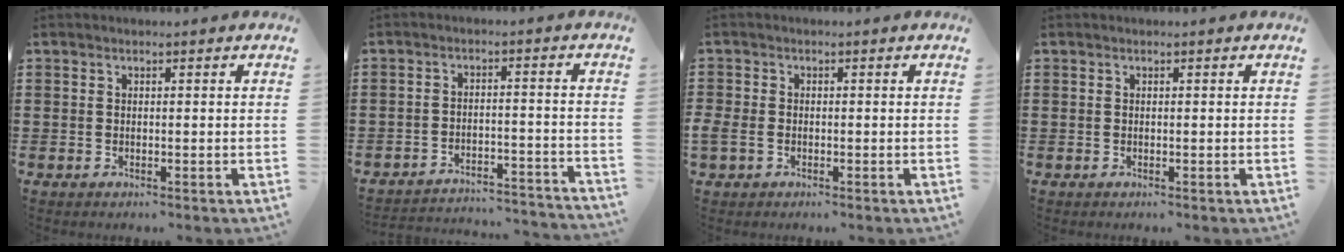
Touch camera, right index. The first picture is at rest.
{"total": 3.6, "force": [-3.5, 0.0, 0.9], "torque": [-0.022, -0.003, -0.073]}
{"total": 1.8, "force": [-0.8, 1.2, 0.9], "torque": [-0.035, -0.007, -0.020]}
{"total": 0.0}